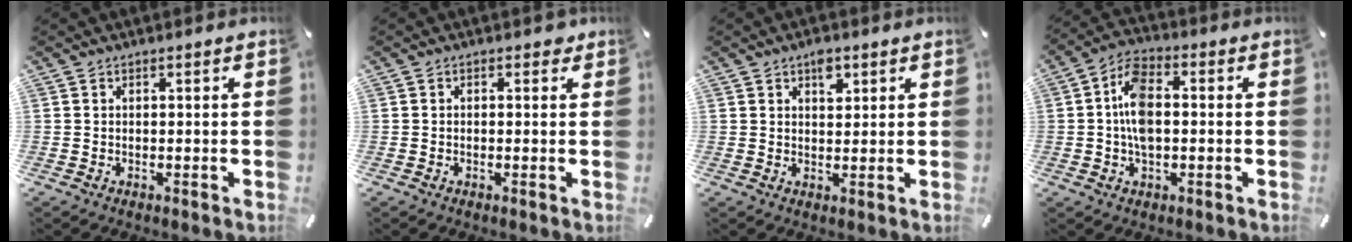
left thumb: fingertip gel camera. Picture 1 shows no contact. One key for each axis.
{"total": 1.1, "fx": 0.4, "fy": 0.9, "fz": 0.5, "tx": 0.005, "ty": 0.000, "tz": 0.003}
{"total": 3.8, "fx": 2.1, "fy": 2.3, "fz": 2.1, "tx": -0.014, "ty": -0.009, "tz": 0.032}
{"total": 8.9, "fx": 0.1, "fy": 5.1, "fz": 7.3, "tx": -0.148, "ty": 0.004, "tz": -0.002}